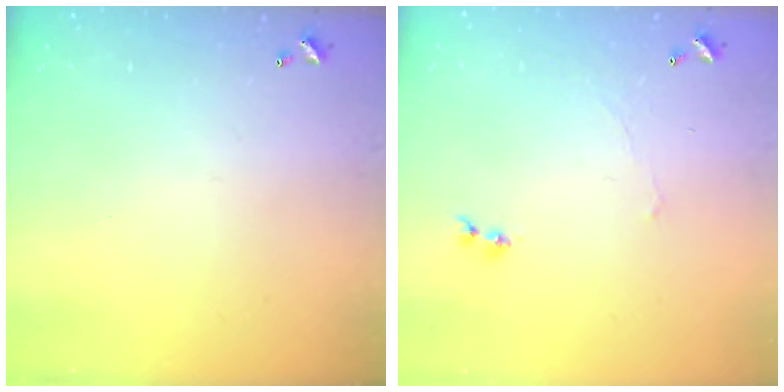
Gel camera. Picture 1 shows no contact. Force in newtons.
{"total": 0.7, "press": 0.1, "slide": 0.7}